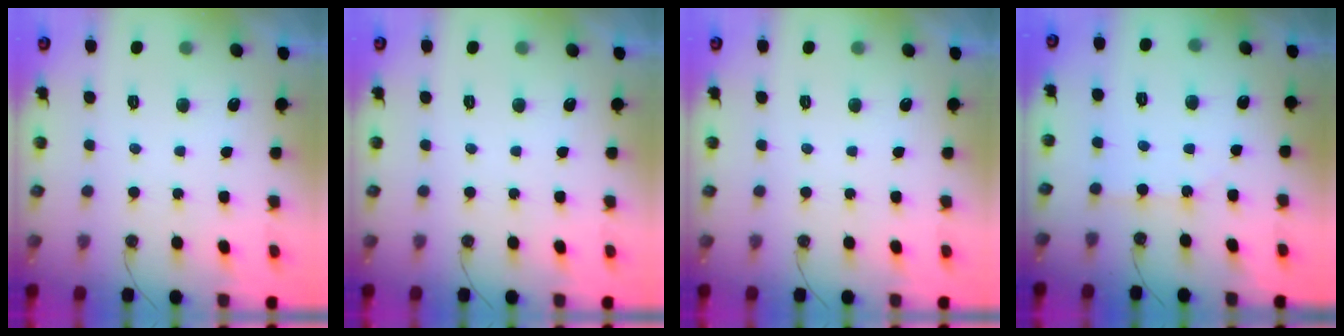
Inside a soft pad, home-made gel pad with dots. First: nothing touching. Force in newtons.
{"total": 0.0}
{"total": 0.5, "press": 0.4, "slide": 0.4}
{"total": 2.2, "press": 2.2, "slide": 0.4}